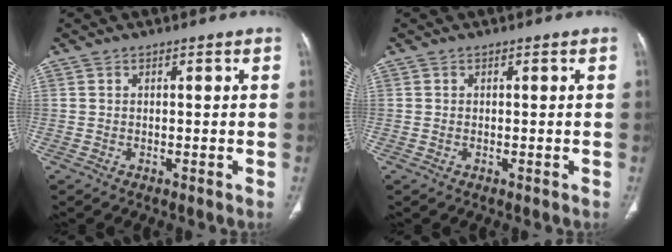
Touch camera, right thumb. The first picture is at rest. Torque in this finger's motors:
{"motor_torque": [0.09, -0.23, -0.16, -0.47, 0.00]}